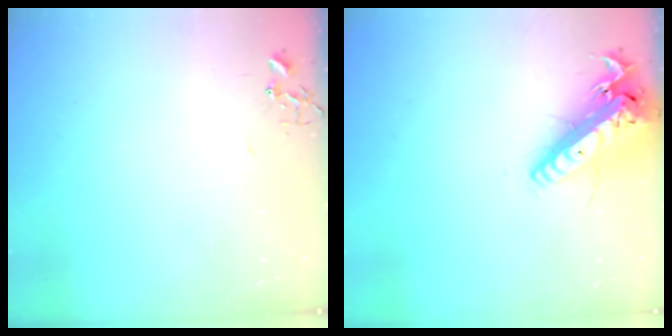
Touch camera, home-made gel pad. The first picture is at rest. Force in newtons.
{"total": 18.3, "press": 17.9, "slide": 3.4}